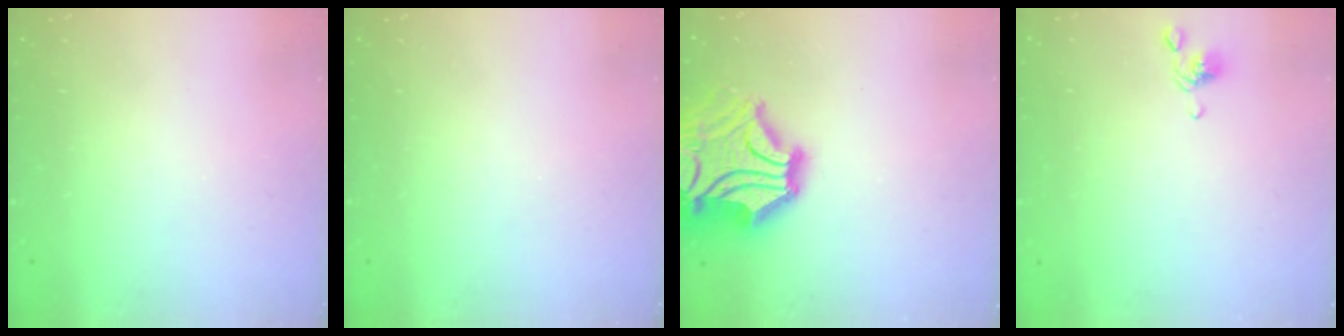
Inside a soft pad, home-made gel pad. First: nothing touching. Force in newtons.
{"total": 0.0}
{"total": 14.1, "press": 13.9, "slide": 2.4}
{"total": 2.6, "press": 2.6, "slide": 0.5}